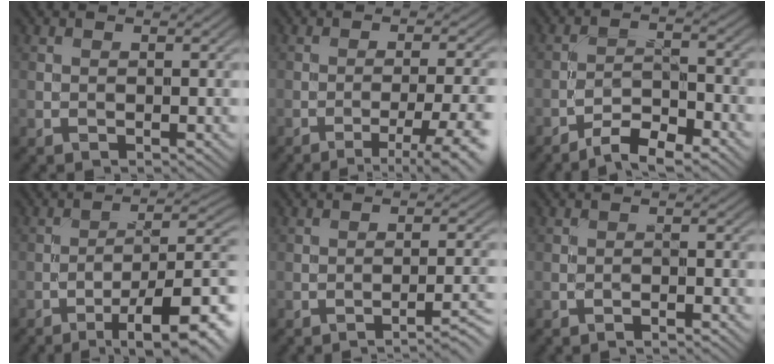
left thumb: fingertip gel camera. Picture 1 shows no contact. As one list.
[{"total": 7.8, "force": [-4.2, 1.5, 6.4], "torque": [-0.104, 0.002, -0.053]}, {"total": 5.6, "force": [-4.4, 1.4, 3.1], "torque": [-0.051, 0.006, -0.085]}, {"total": 12.7, "force": [-6.4, 3.5, 10.3], "torque": [-0.151, 0.007, -0.093]}, {"total": 4.6, "force": [-3.2, 0.7, 3.3], "torque": [-0.047, 0.011, -0.049]}, {"total": 1.1, "force": [-1.0, -0.1, 0.4], "torque": [-0.007, 0.004, -0.022]}]